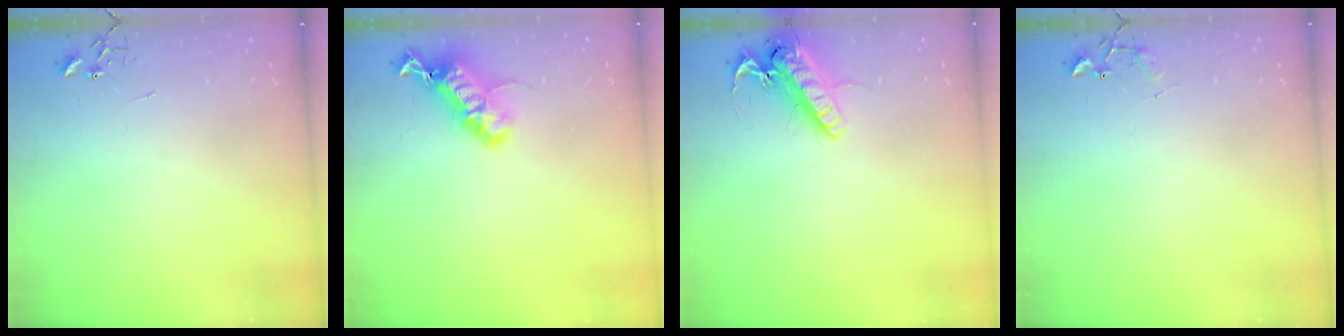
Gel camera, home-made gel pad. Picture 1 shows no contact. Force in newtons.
{"total": 17.9, "press": 17.9, "slide": 0.5}
{"total": 15.3, "press": 15.1, "slide": 2.6}
{"total": 8.0, "press": 8.0, "slide": 0.4}